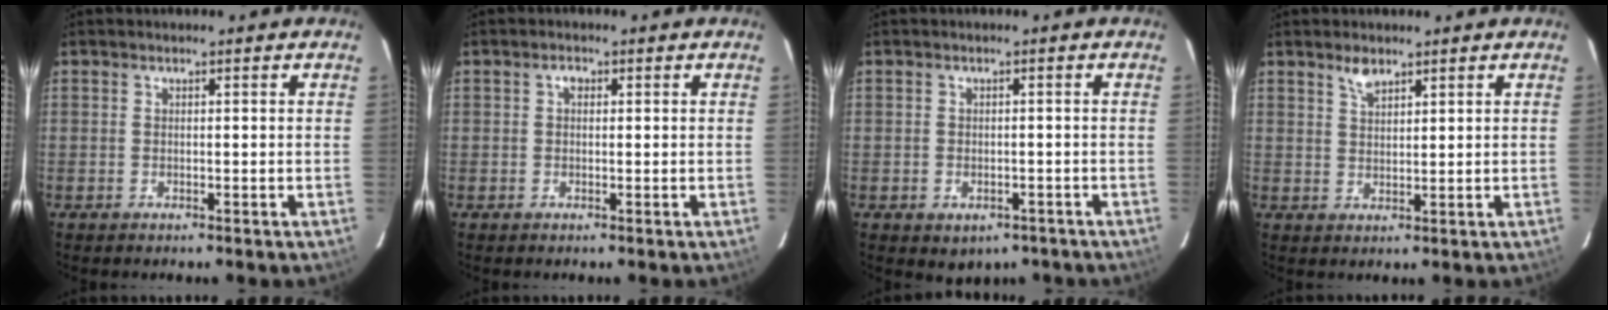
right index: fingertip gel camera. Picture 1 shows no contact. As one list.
[{"total": 1.3, "force": [0.3, 1.0, 0.8], "torque": [-0.012, 0.005, 0.003]}, {"total": 4.6, "force": [-2.4, 3.4, 1.9], "torque": [-0.038, -0.003, -0.017]}, {"total": 2.9, "force": [2.3, 1.2, 1.4], "torque": [-0.024, 0.001, 0.043]}]